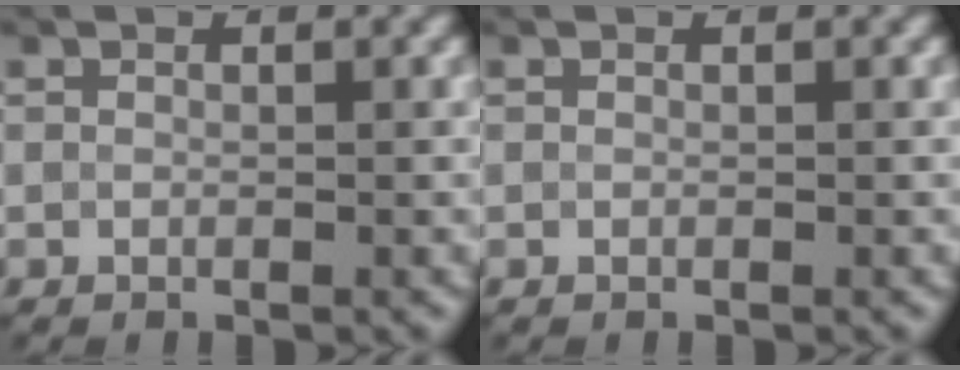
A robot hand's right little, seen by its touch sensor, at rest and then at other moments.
{"total": 0.0}